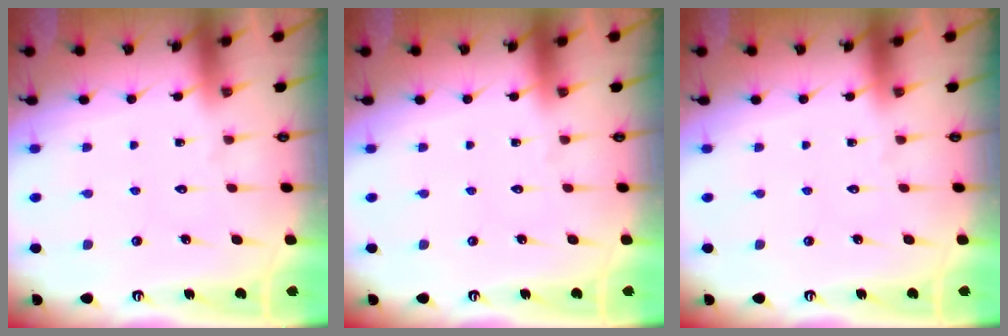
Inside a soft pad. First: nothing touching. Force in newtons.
{"total": 0.0}
{"total": 0.0}